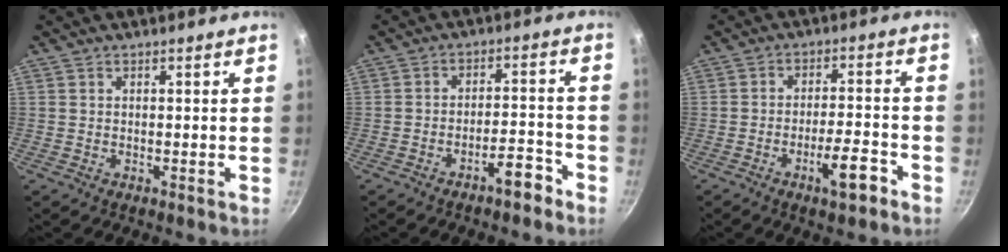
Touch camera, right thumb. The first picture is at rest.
{"total": 5.7, "force": [-4.1, 1.6, 3.6], "torque": [-0.039, 0.043, -0.056]}
{"total": 7.2, "force": [-4.0, 1.9, 5.7], "torque": [-0.081, 0.029, -0.059]}